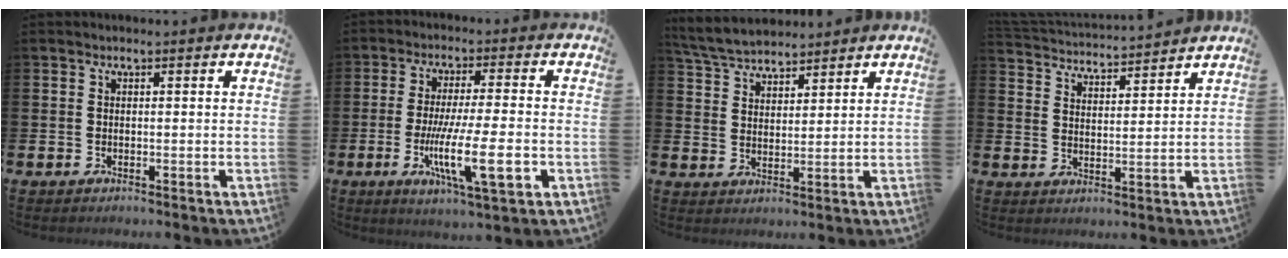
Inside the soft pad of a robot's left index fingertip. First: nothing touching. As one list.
[{"total": 10.9, "force": [-2.9, 2.0, 10.3], "torque": [-0.172, -0.008, -0.047]}, {"total": 5.2, "force": [5.0, 1.1, 0.8], "torque": [-0.032, -0.022, 0.092]}, {"total": 3.9, "force": [3.9, 0.2, -0.3], "torque": [-0.012, -0.036, 0.066]}]